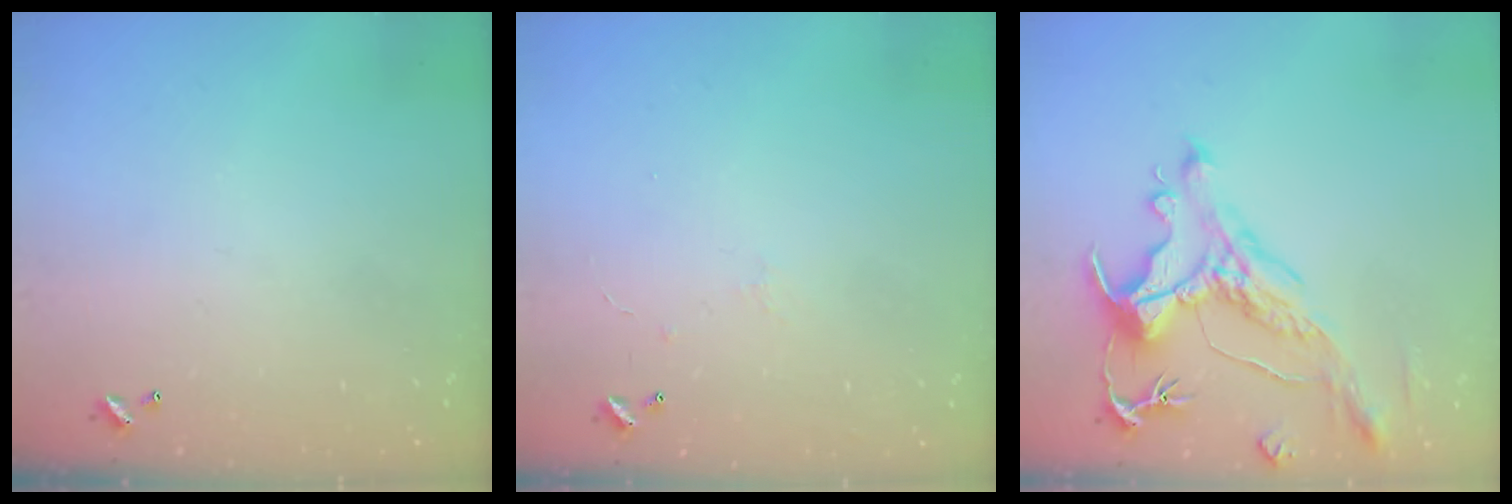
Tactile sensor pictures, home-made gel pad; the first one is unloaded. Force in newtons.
{"total": 0.9, "press": 0.7, "slide": 0.5}
{"total": 1.7, "press": 0.9, "slide": 1.4}